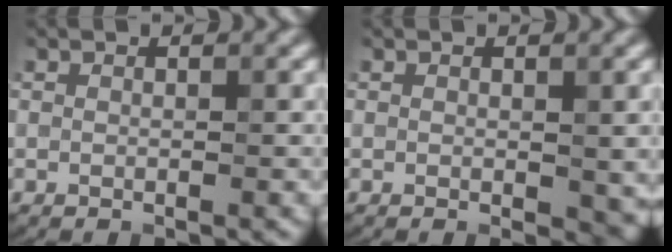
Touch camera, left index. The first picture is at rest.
{"total": 2.1, "force": [0.0, 1.2, 1.7], "torque": [-0.020, -0.006, 0.002]}